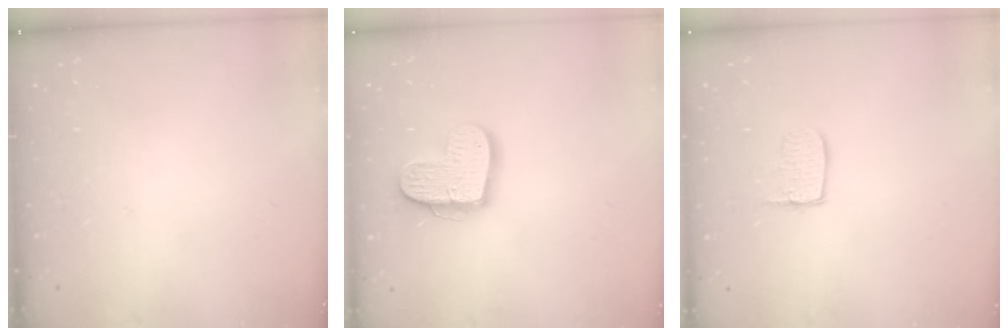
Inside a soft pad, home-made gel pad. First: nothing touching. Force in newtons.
{"total": 15.4, "press": 15.4, "slide": 1.2}
{"total": 6.7, "press": 6.7, "slide": 0.2}